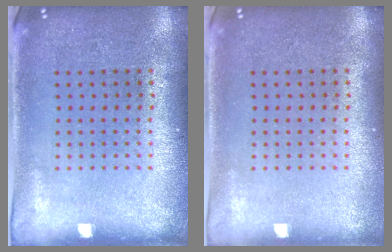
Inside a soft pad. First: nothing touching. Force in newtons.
{"total": 0.0}